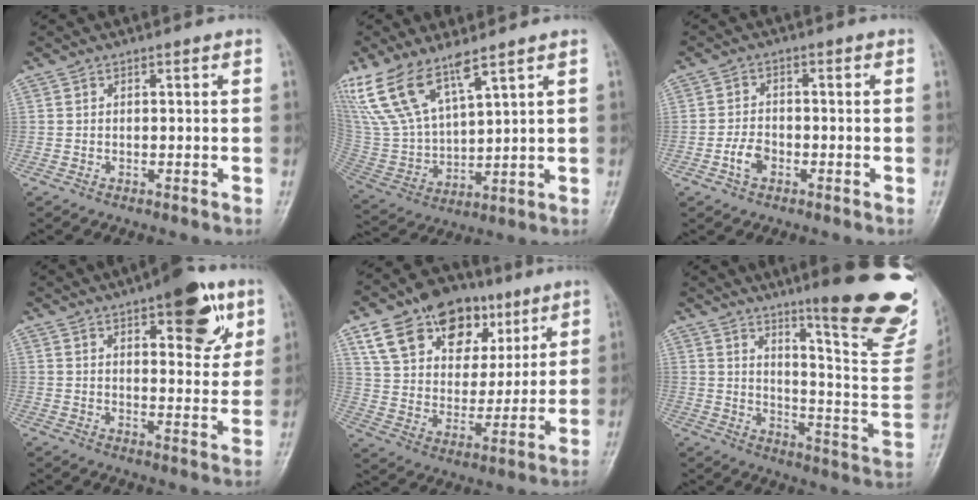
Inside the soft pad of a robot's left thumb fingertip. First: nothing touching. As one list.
[{"total": 13.9, "force": [9.6, 4.0, 9.2], "torque": [-0.189, -0.039, 0.211]}, {"total": 3.8, "force": [-1.6, 2.4, 2.4], "torque": [-0.040, 0.014, -0.033]}, {"total": 13.5, "force": [7.0, 5.3, 10.2], "torque": [-0.098, -0.028, 0.092]}, {"total": 20.3, "force": [11.2, 13.3, 10.4], "torque": [-0.127, -0.019, 0.190]}, {"total": 24.0, "force": [15.1, 3.7, 18.3], "torque": [-0.213, -0.089, 0.209]}]